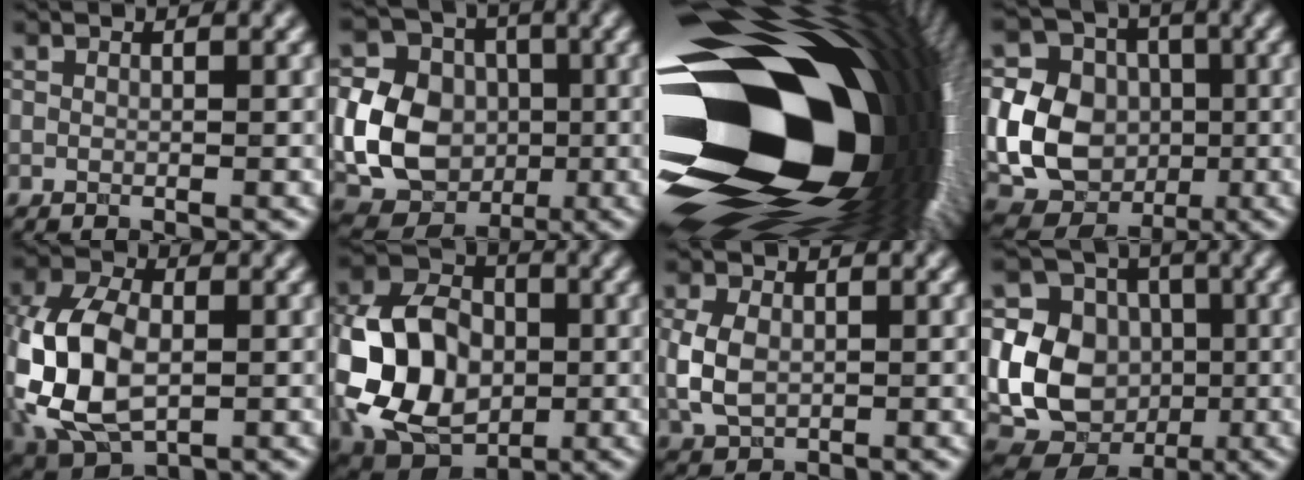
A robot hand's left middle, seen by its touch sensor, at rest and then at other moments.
{"total": 9.9, "force": [-1.4, 8.4, 5.0], "torque": [-0.089, -0.013, -0.029]}
{"total": 22.6, "force": [-4.6, 14.0, 17.2], "torque": [-0.287, 0.013, -0.077]}
{"total": 11.0, "force": [-1.4, 9.5, 5.2], "torque": [-0.101, -0.012, -0.031]}
{"total": 10.4, "force": [-1.7, 6.8, 7.6], "torque": [-0.186, -0.001, -0.037]}
{"total": 11.3, "force": [-1.8, 8.4, 7.2], "torque": [-0.152, 0.010, -0.040]}
{"total": 3.5, "force": [-0.2, 2.6, 2.4], "torque": [-0.063, 0.001, 0.003]}
{"total": 14.5, "force": [-1.7, 13.0, 6.2], "torque": [-0.149, 0.011, -0.032]}